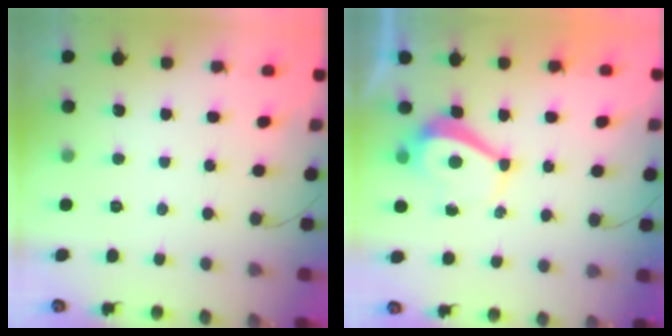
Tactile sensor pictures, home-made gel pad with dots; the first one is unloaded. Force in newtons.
{"total": 4.4, "press": 4.3, "slide": 0.6}